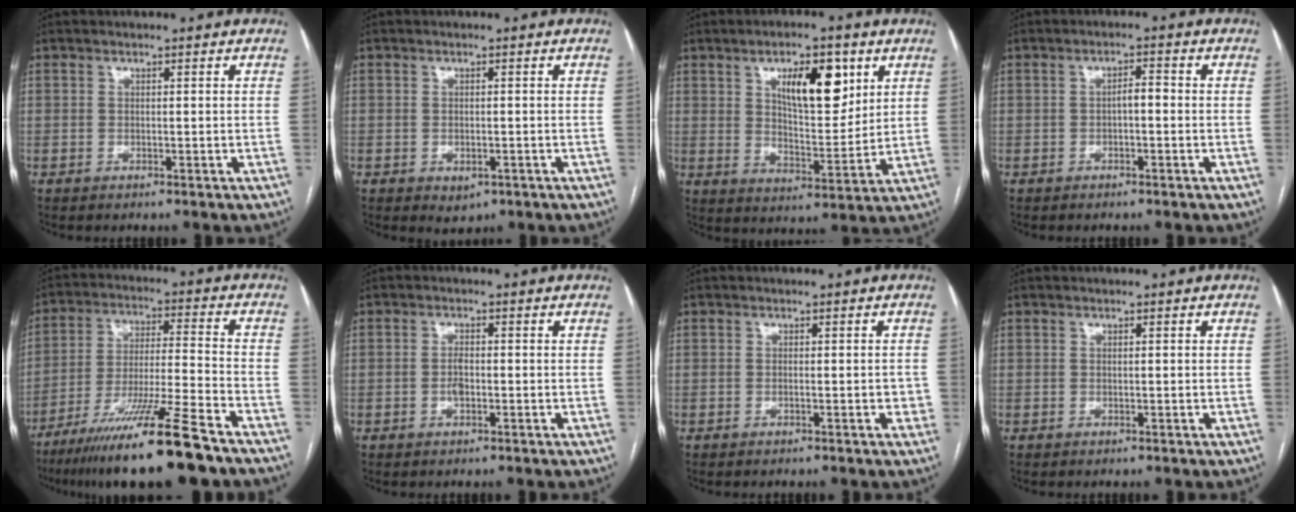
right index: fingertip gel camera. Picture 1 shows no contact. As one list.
[{"total": 2.4, "force": [-1.1, 1.6, 1.5], "torque": [-0.017, -0.001, -0.003]}, {"total": 11.2, "force": [5.0, 4.1, 9.2], "torque": [-0.148, 0.003, 0.087]}, {"total": 2.1, "force": [-0.4, 0.7, 2.0], "torque": [-0.030, 0.007, -0.007]}, {"total": 17.6, "force": [-12.6, -0.4, 12.2], "torque": [-0.214, -0.037, -0.216]}, {"total": 1.9, "force": [-0.5, 0.8, 1.7], "torque": [-0.034, 0.002, -0.008]}, {"total": 1.5, "force": [-0.4, 0.5, 1.4], "torque": [-0.014, 0.002, -0.004]}, {"total": 0.0}]